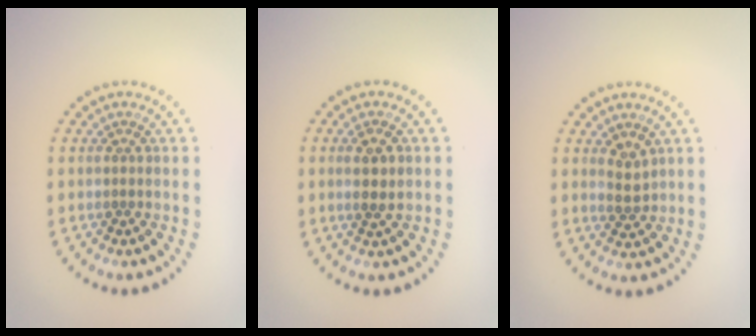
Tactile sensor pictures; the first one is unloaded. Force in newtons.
{"total": 2.3, "press": 2.2, "slide": 0.6}
{"total": 1.7, "press": 1.6, "slide": 0.6}